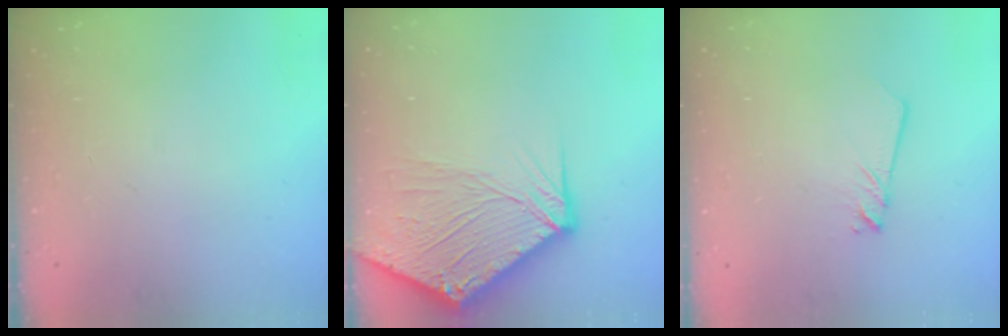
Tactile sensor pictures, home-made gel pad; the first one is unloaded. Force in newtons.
{"total": 15.2, "press": 14.9, "slide": 2.6}
{"total": 1.7, "press": 1.7, "slide": 0.1}